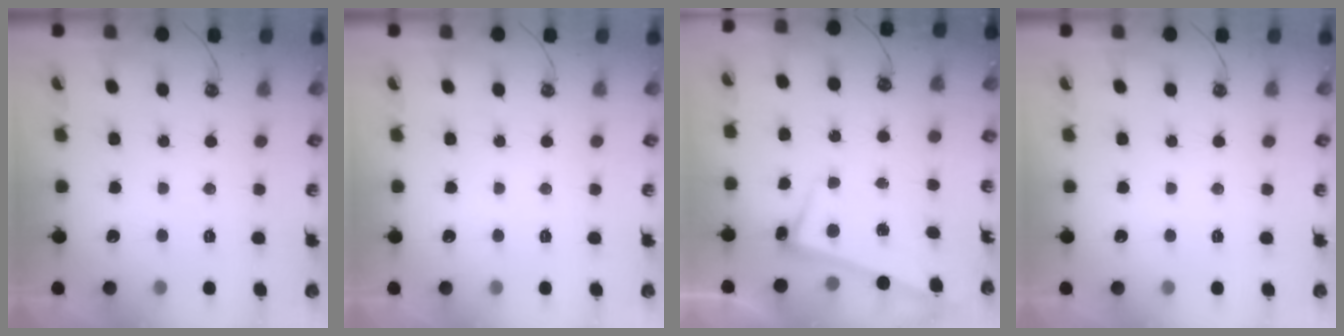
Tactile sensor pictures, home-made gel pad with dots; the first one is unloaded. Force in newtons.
{"total": 0.0}
{"total": 2.7, "press": 2.6, "slide": 0.6}
{"total": 0.0}